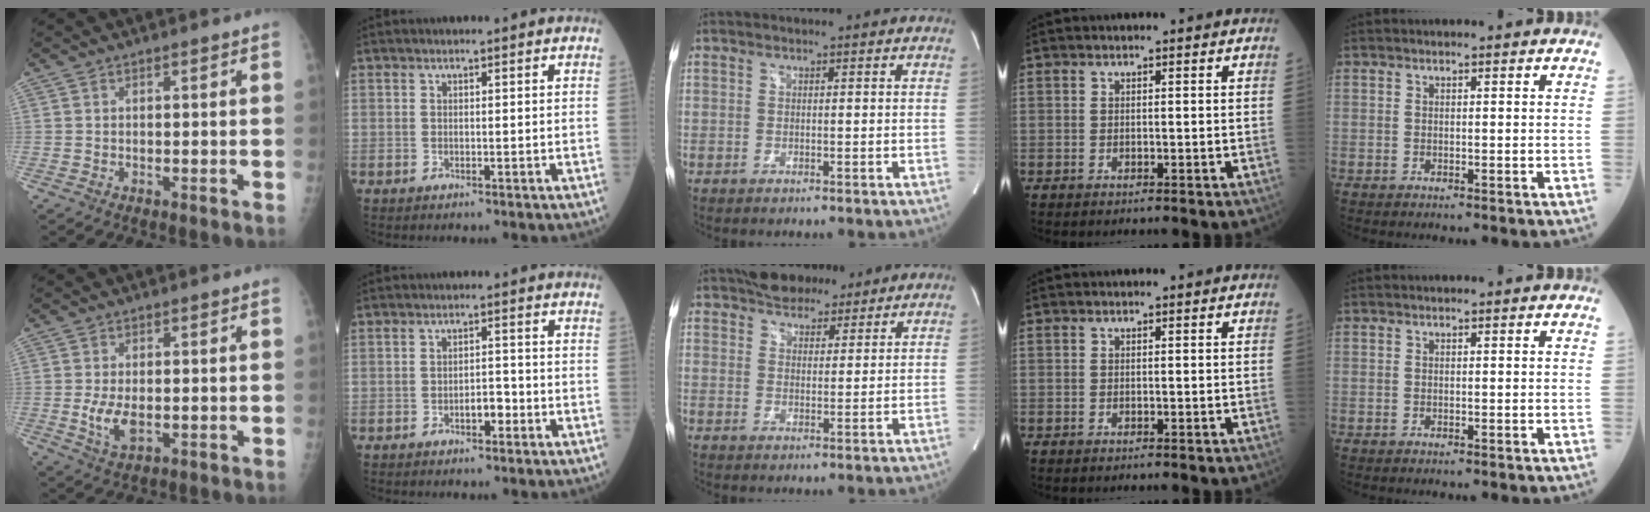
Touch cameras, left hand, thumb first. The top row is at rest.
{"thumb": {"total": 5.3, "force": [-0.8, 2.9, 4.4], "torque": [-0.089, -0.008, -0.011]}, "index": {"total": 2.6, "force": [-1.5, 1.0, 1.8], "torque": [-0.021, 0.003, -0.027]}, "middle": {"total": 7.8, "force": [6.4, 3.4, 3.0], "torque": [-0.045, 0.019, 0.104]}}